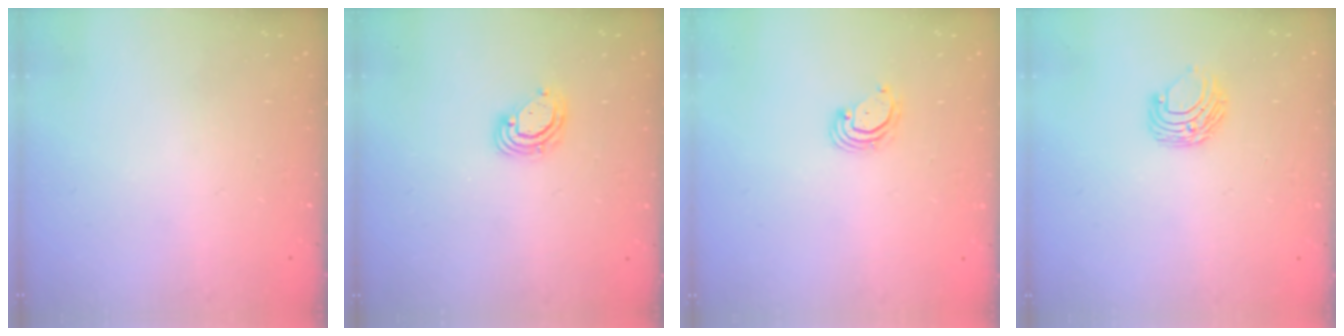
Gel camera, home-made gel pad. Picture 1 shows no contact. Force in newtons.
{"total": 4.9, "press": 4.8, "slide": 0.6}
{"total": 3.0, "press": 3.0, "slide": 0.2}
{"total": 7.1, "press": 7.0, "slide": 0.7}